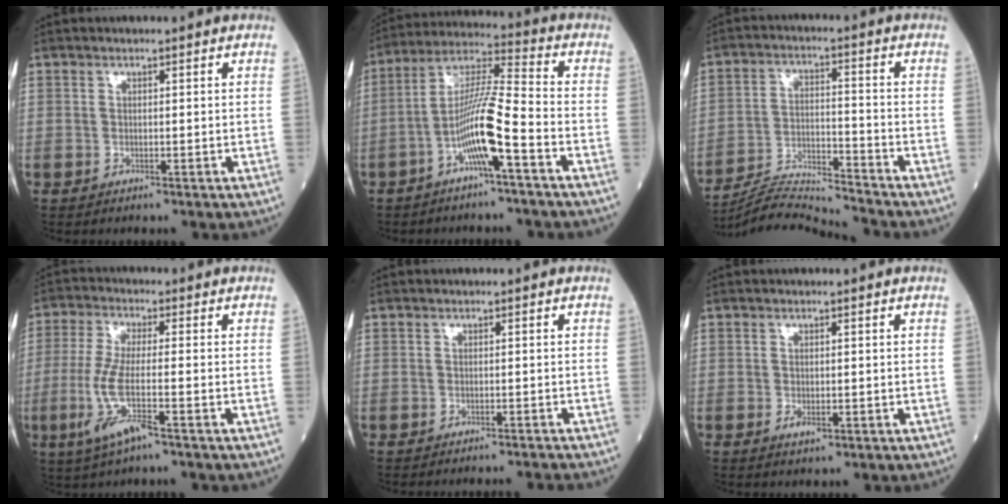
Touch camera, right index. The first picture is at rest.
{"total": 10.7, "force": [-4.4, 0.1, 9.8], "torque": [-0.192, 0.013, -0.086]}
{"total": 10.3, "force": [-10.1, -2.0, 0.8], "torque": [-0.019, 0.007, -0.186]}
{"total": 8.3, "force": [-3.6, 0.6, 7.5], "torque": [-0.166, -0.017, -0.074]}
{"total": 4.1, "force": [-3.8, -1.3, 0.5], "torque": [0.000, -0.009, -0.046]}
{"total": 1.4, "force": [-0.5, 0.6, 1.1], "torque": [-0.019, -0.002, -0.006]}